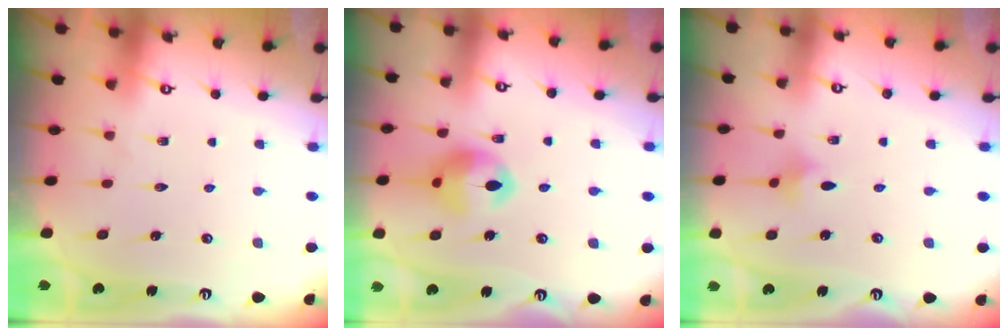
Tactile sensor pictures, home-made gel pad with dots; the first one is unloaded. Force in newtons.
{"total": 12.7, "press": 12.6, "slide": 1.3}
{"total": 2.7, "press": 2.6, "slide": 0.7}